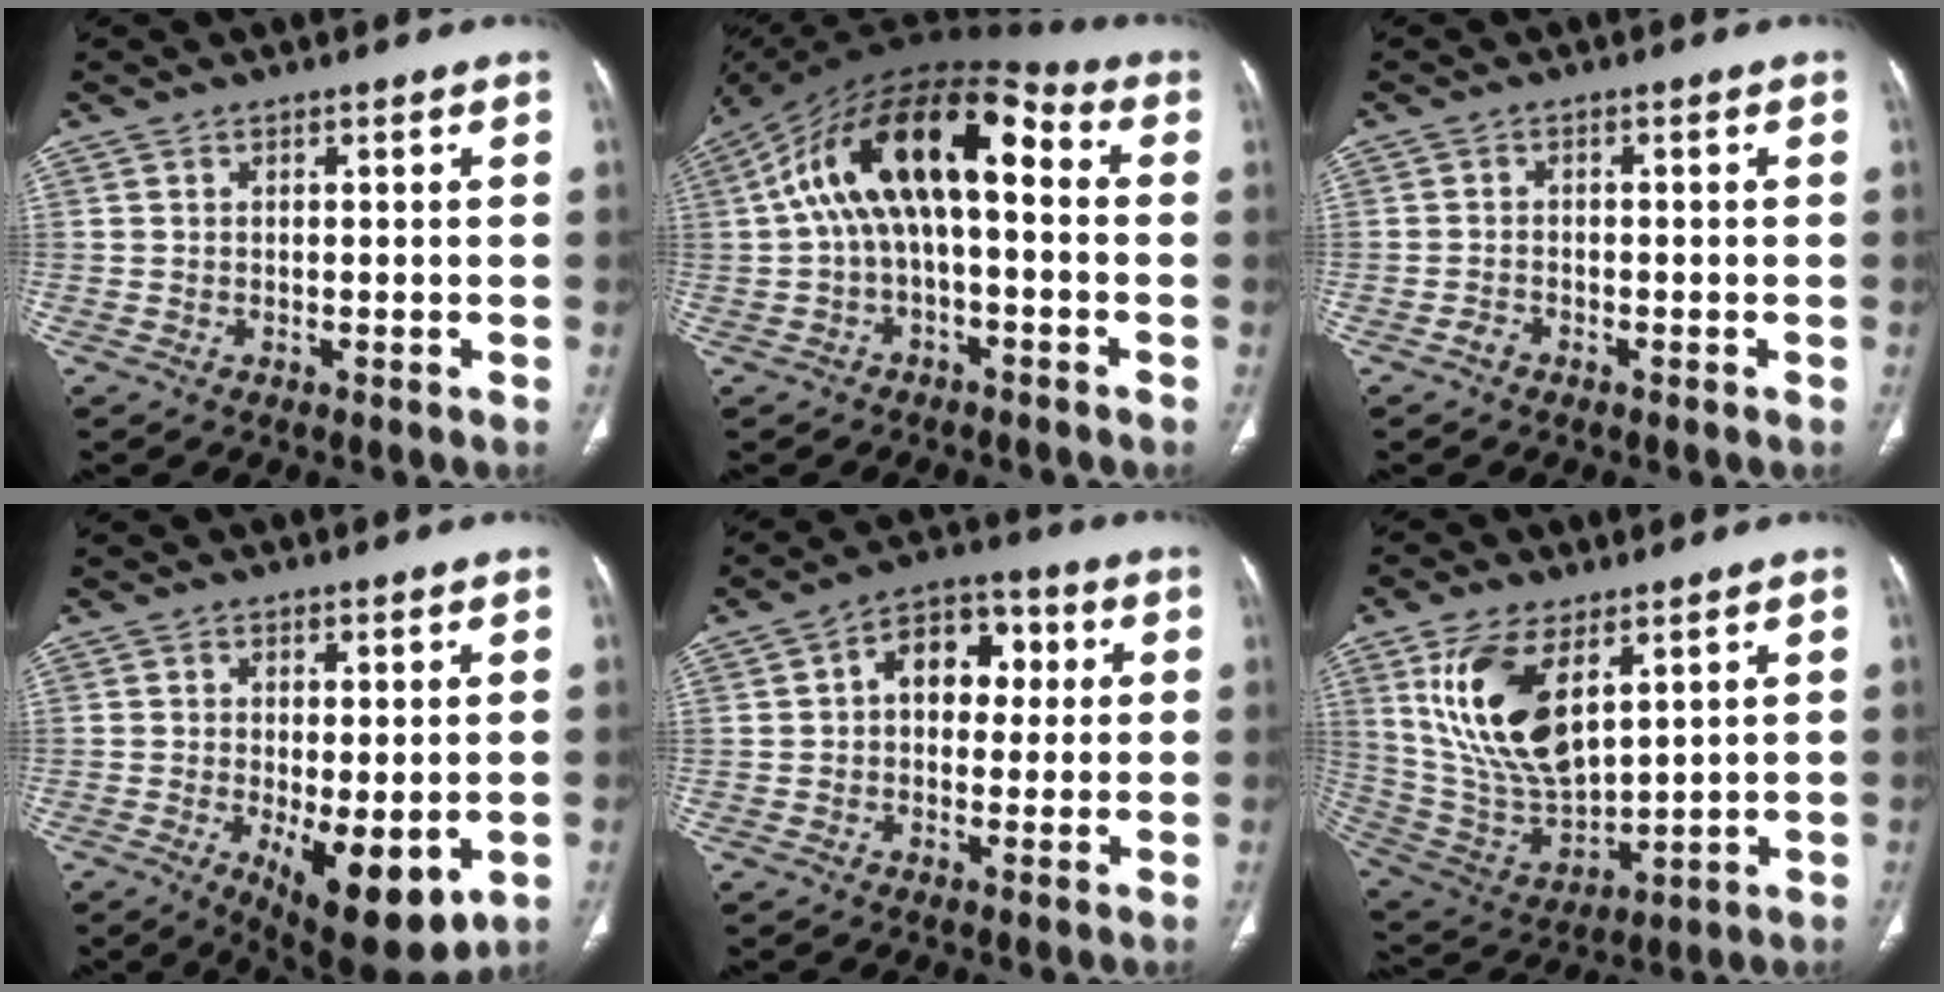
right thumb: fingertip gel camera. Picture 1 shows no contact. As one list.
[{"total": 17.8, "force": [1.4, 8.5, 15.6], "torque": [-0.262, 0.056, 0.013]}, {"total": 1.3, "force": [-1.0, 0.8, 0.4], "torque": [-0.010, 0.007, -0.020]}, {"total": 12.0, "force": [-2.8, 4.7, 10.7], "torque": [-0.153, -0.026, -0.026]}, {"total": 9.3, "force": [1.3, 6.6, 6.4], "torque": [-0.057, 0.026, 0.010]}, {"total": 17.3, "force": [7.2, 8.5, 13.2], "torque": [-0.247, -0.029, 0.155]}]